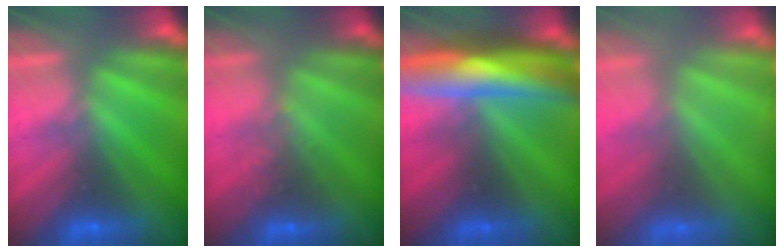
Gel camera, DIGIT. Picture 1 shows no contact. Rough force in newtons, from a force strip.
{"total": 2.7}
{"total": 6.5}
{"total": 6.5}